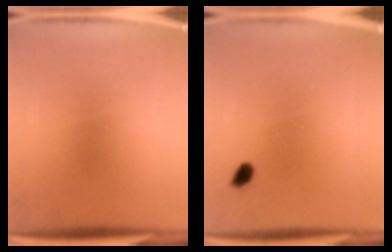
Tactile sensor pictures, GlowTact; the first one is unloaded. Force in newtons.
{"total": 1.5}